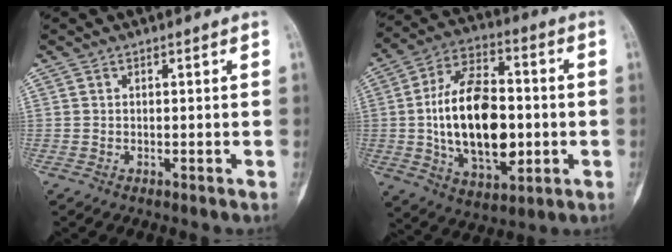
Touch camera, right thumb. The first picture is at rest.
{"total": 21.1, "force": [-1.2, 11.9, 17.4], "torque": [-0.278, 0.012, -0.013]}